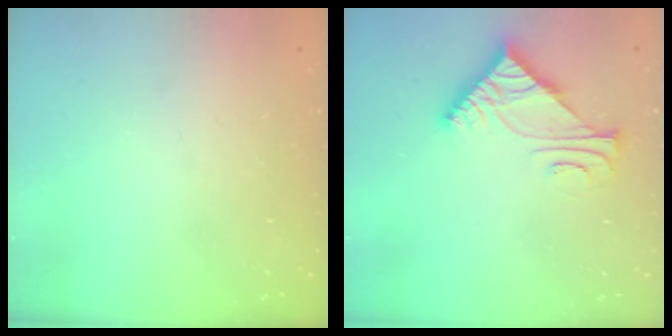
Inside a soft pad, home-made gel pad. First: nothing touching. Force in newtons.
{"total": 8.0, "press": 7.9, "slide": 0.8}